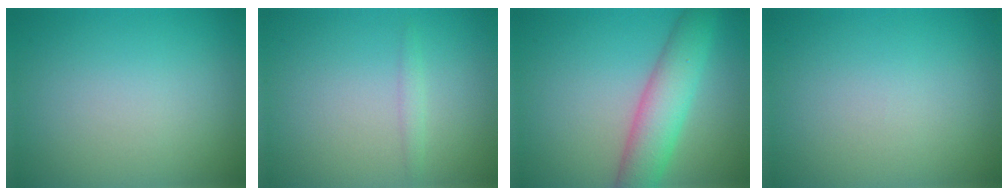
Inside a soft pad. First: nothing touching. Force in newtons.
{"total": 0.8, "press": 0.8, "slide": 0.0}
{"total": 5.6, "press": 5.6, "slide": 0.2}
{"total": 0.0}